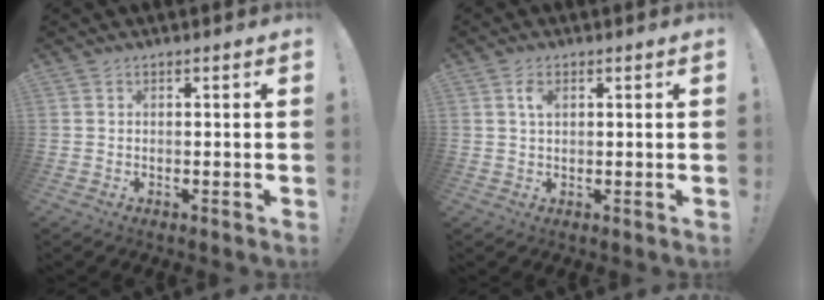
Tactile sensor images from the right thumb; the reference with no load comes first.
{"total": 3.0, "force": [1.1, 1.6, 2.3], "torque": [-0.032, -0.002, 0.015]}